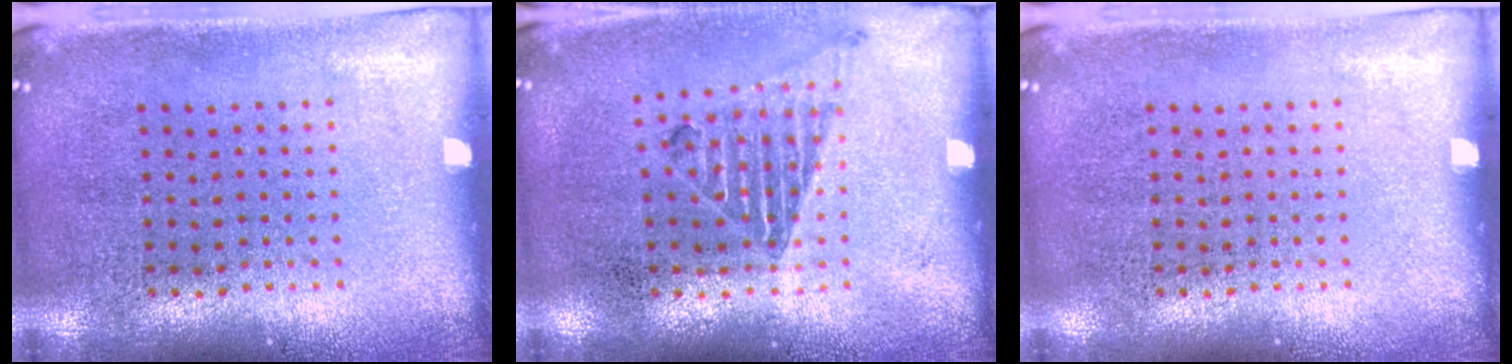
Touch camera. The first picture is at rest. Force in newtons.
{"total": 1.0, "press": 1.0, "slide": 0.2}
{"total": 0.0}